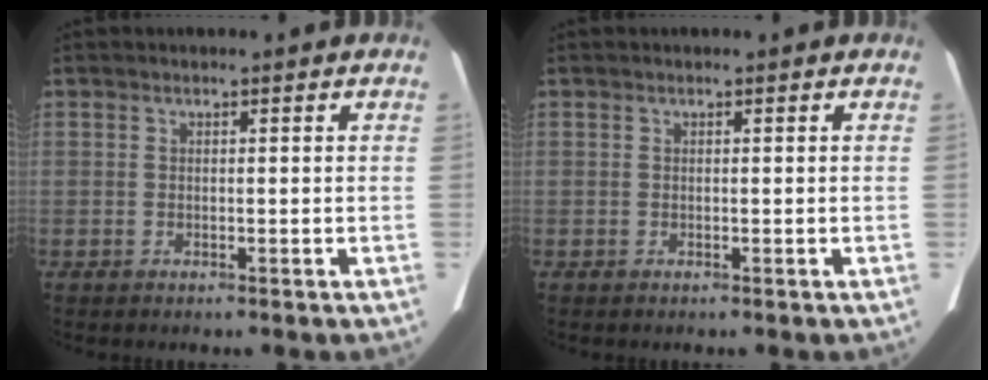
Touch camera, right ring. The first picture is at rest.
{"total": 0.0}